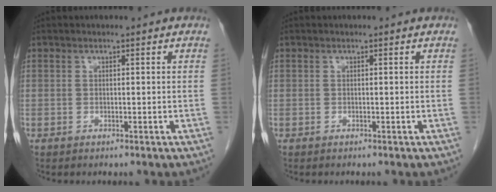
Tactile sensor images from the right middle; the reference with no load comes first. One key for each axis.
{"total": 0.0}